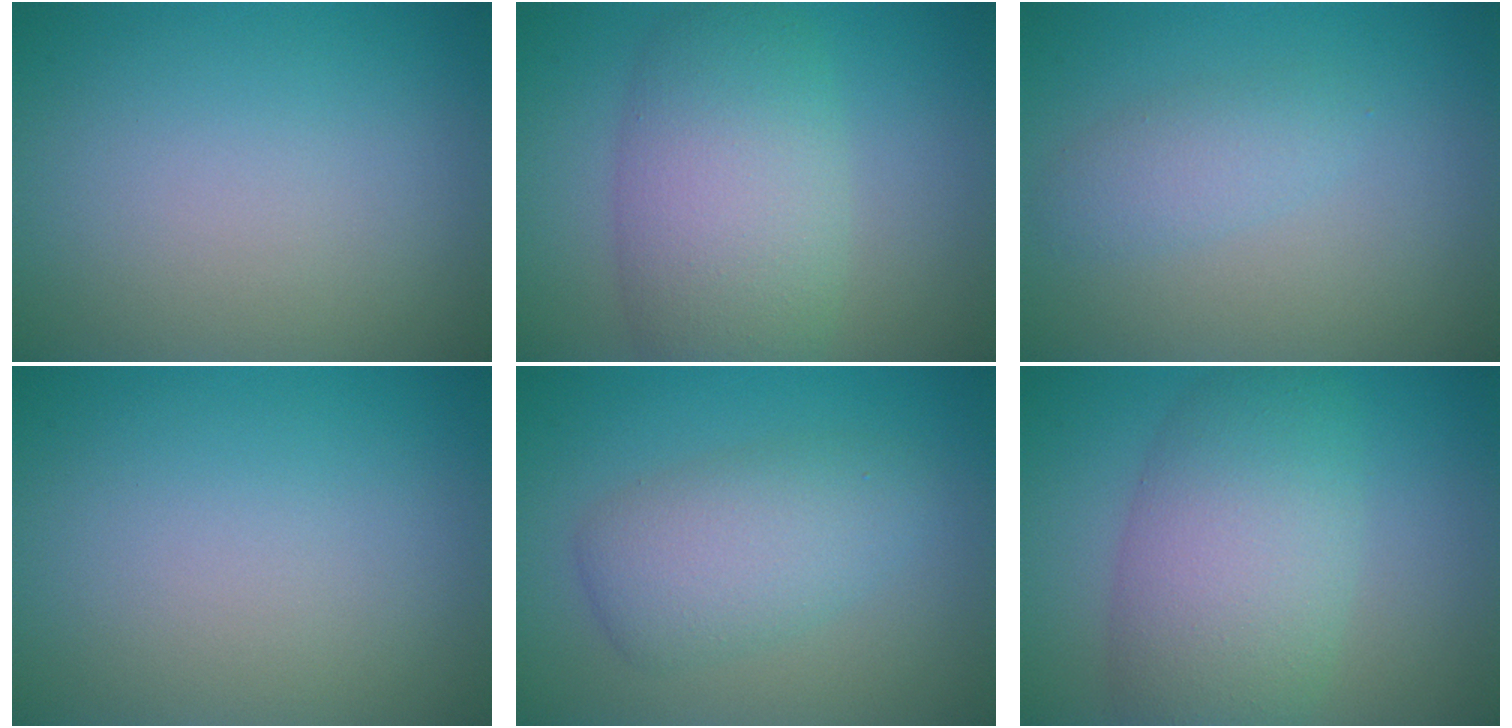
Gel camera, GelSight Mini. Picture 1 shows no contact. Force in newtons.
{"total": 7.3, "press": 7.3, "slide": 0.3}
{"total": 2.0, "press": 2.0, "slide": 0.1}
{"total": 0.0}
{"total": 4.4, "press": 4.4, "slide": 0.1}
{"total": 7.7, "press": 7.7, "slide": 0.2}